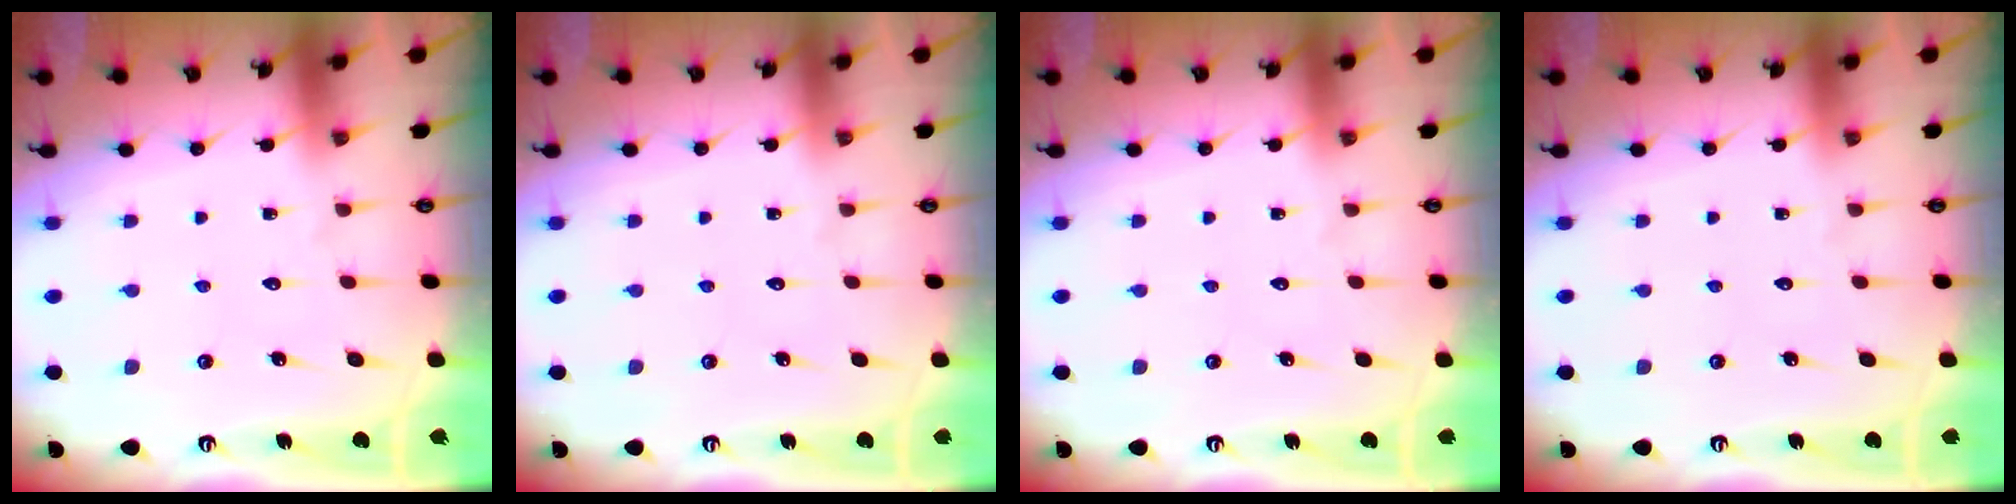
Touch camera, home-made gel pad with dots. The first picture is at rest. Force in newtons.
{"total": 0.0}
{"total": 0.0}
{"total": 0.0}